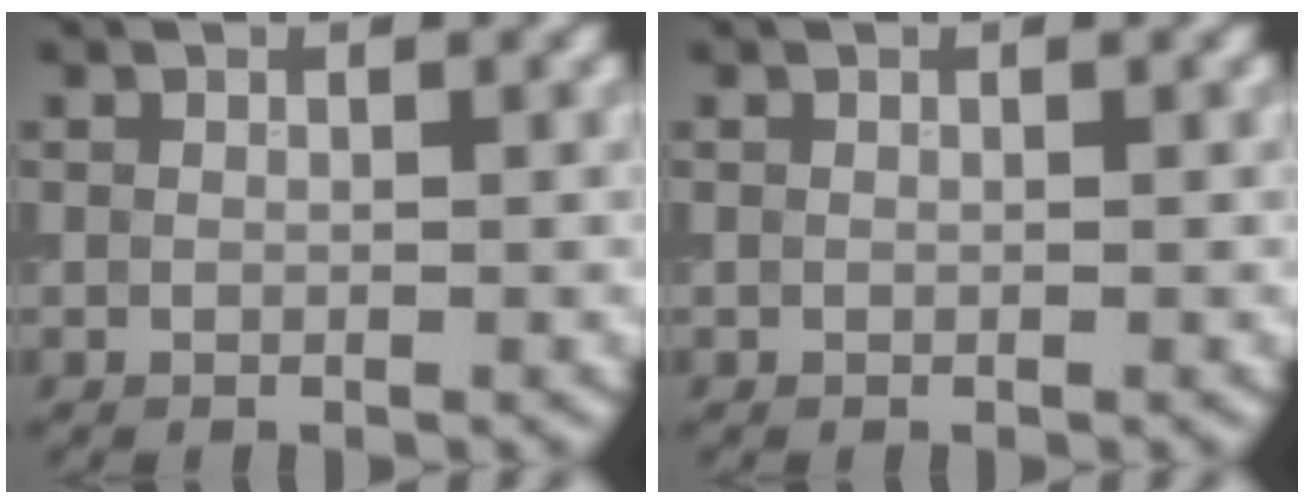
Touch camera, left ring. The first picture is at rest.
{"total": 0.0}